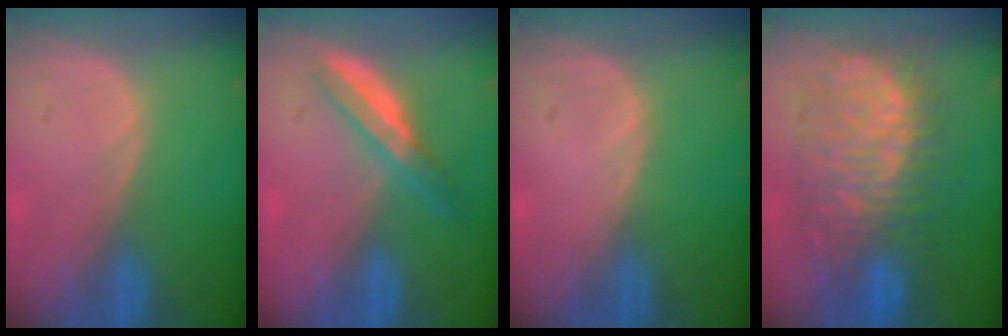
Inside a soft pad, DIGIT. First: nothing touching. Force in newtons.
{"total": 5.2, "press": 4.6, "slide": 2.4}
{"total": 0.0}
{"total": 12.2, "press": 12.1, "slide": 1.3}